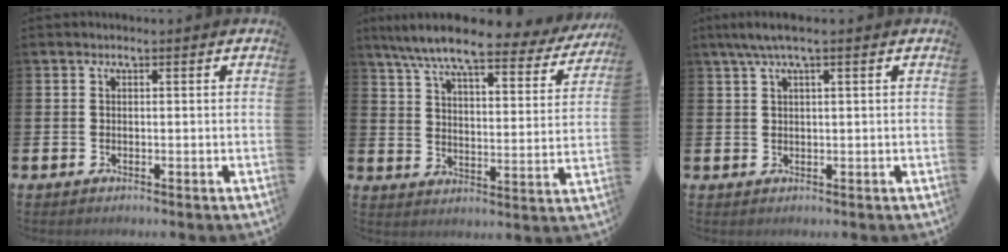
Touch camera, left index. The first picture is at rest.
{"total": 8.5, "force": [7.3, 1.1, 4.2], "torque": [-0.105, -0.042, 0.121]}
{"total": 2.7, "force": [1.6, 0.1, 2.2], "torque": [-0.047, 0.005, 0.029]}